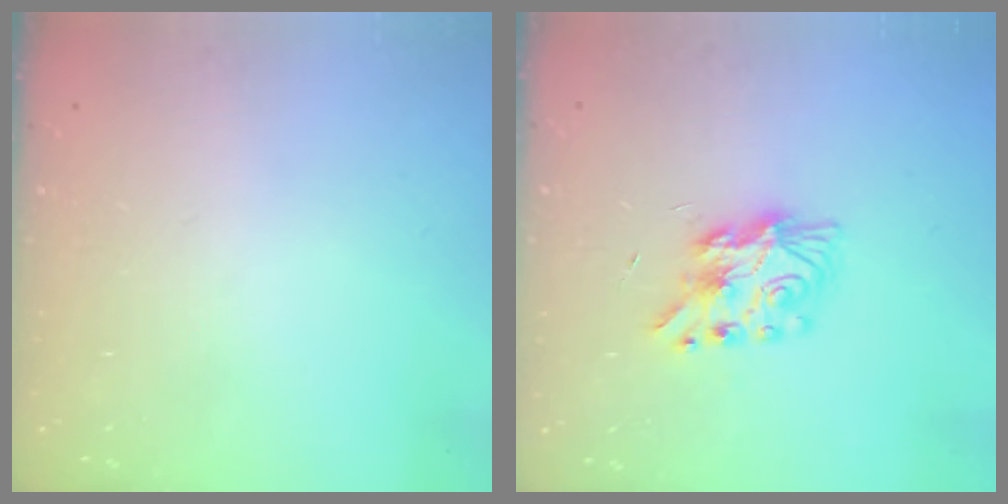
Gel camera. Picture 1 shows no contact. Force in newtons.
{"total": 8.2, "press": 8.1, "slide": 0.3}